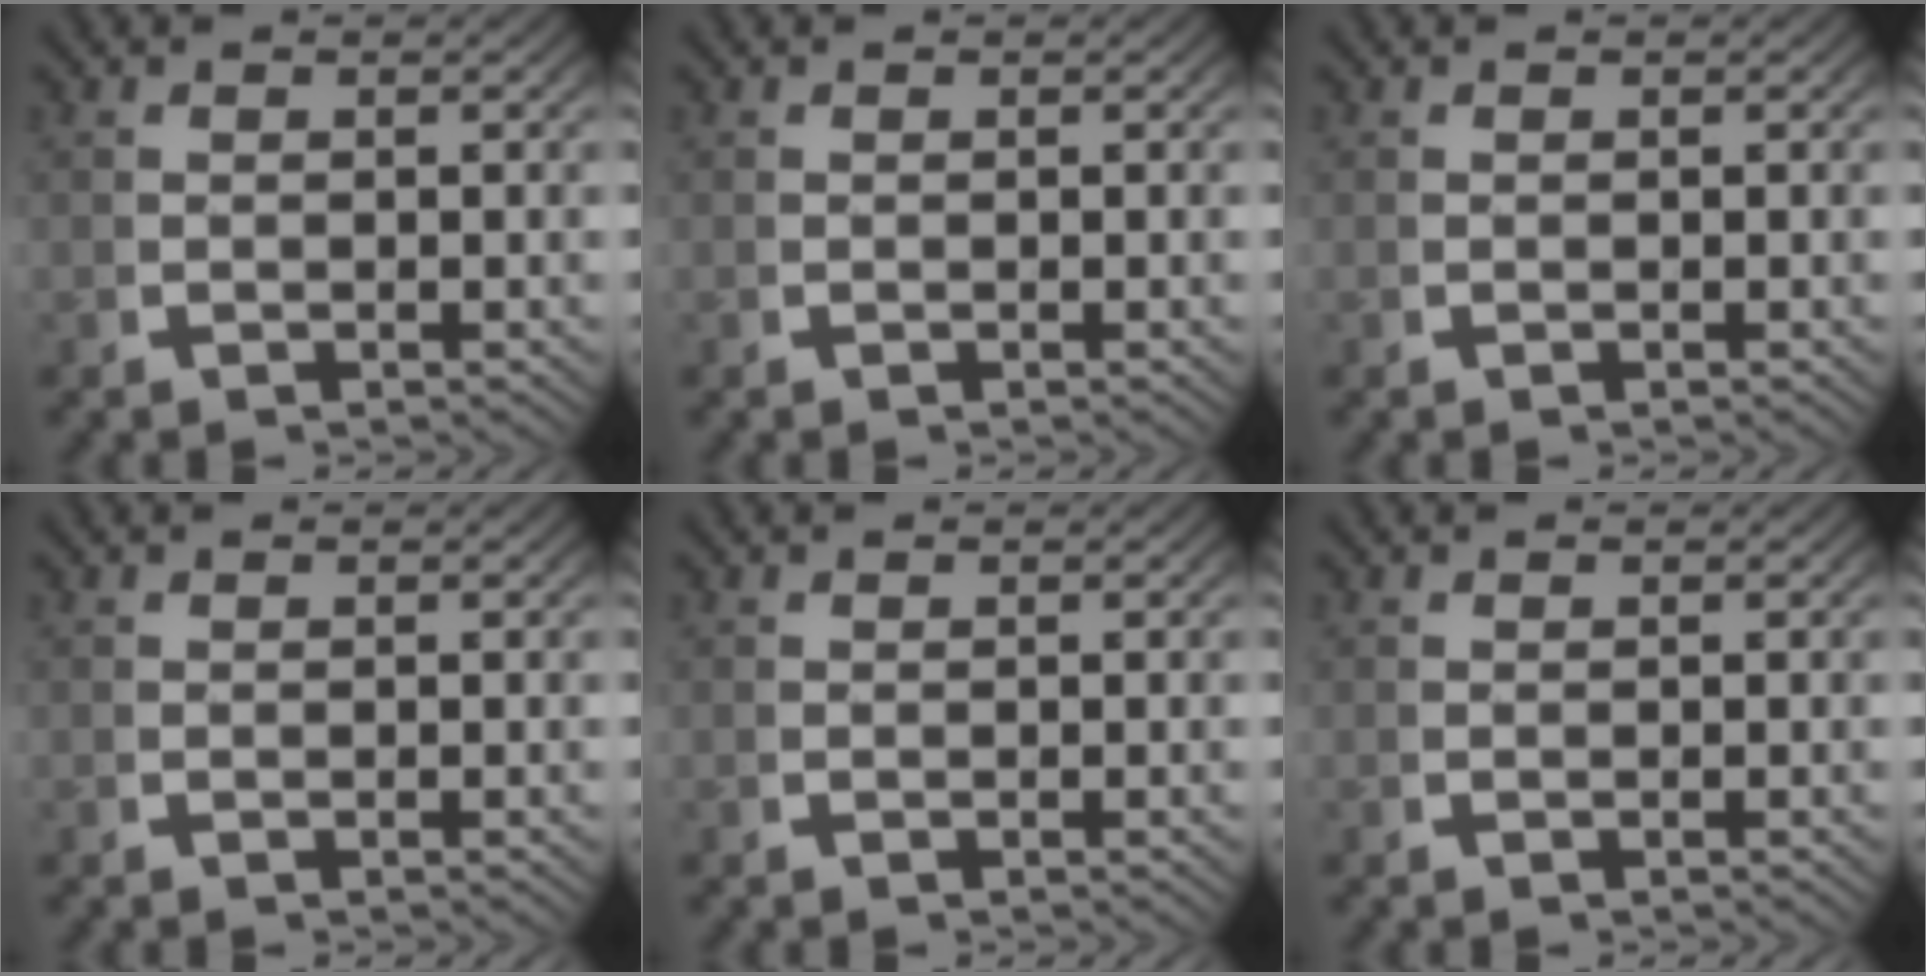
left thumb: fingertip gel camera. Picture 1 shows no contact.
{"total": 0.0}
{"total": 0.0}
{"total": 0.0}
{"total": 0.0}
{"total": 0.0}